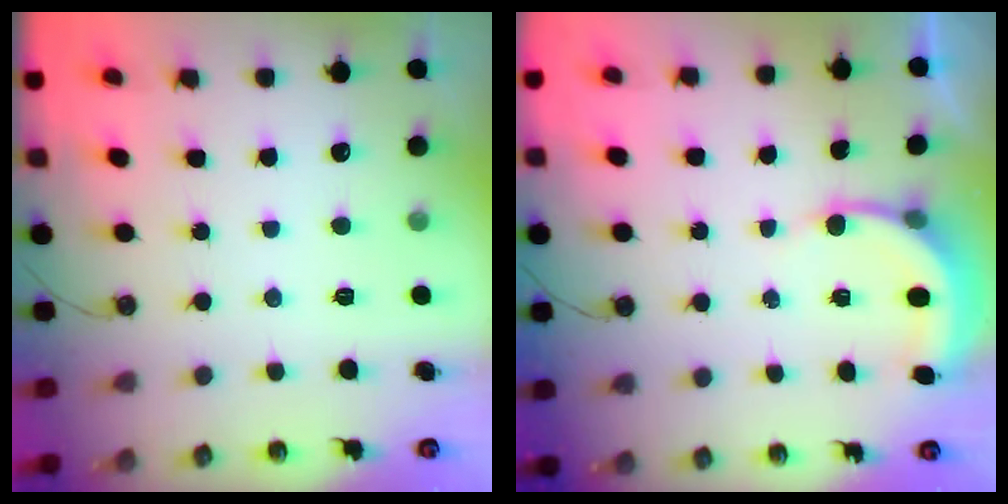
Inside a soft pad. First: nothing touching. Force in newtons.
{"total": 5.1, "press": 5.0, "slide": 0.8}